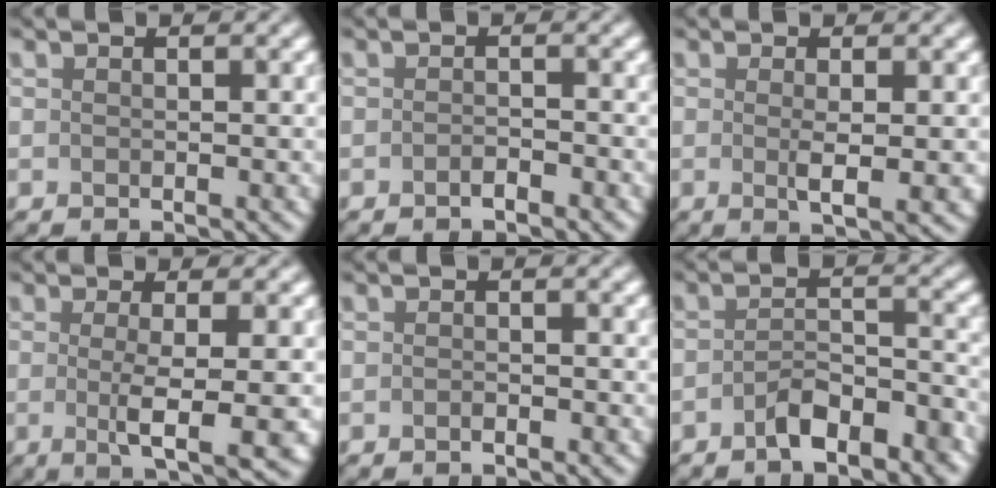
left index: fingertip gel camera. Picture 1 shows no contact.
{"total": 1.0, "force": [-0.8, 0.3, 0.6], "torque": [-0.010, 0.002, -0.013]}
{"total": 2.7, "force": [-0.1, 0.5, 2.7], "torque": [-0.045, -0.004, -0.001]}
{"total": 5.0, "force": [-0.7, 1.0, 4.9], "torque": [-0.081, -0.008, -0.010]}
{"total": 0.6, "force": [-0.4, 0.1, 0.4], "torque": [-0.005, 0.001, -0.007]}
{"total": 4.4, "force": [-2.9, 1.8, 2.9], "torque": [-0.044, 0.006, -0.050]}